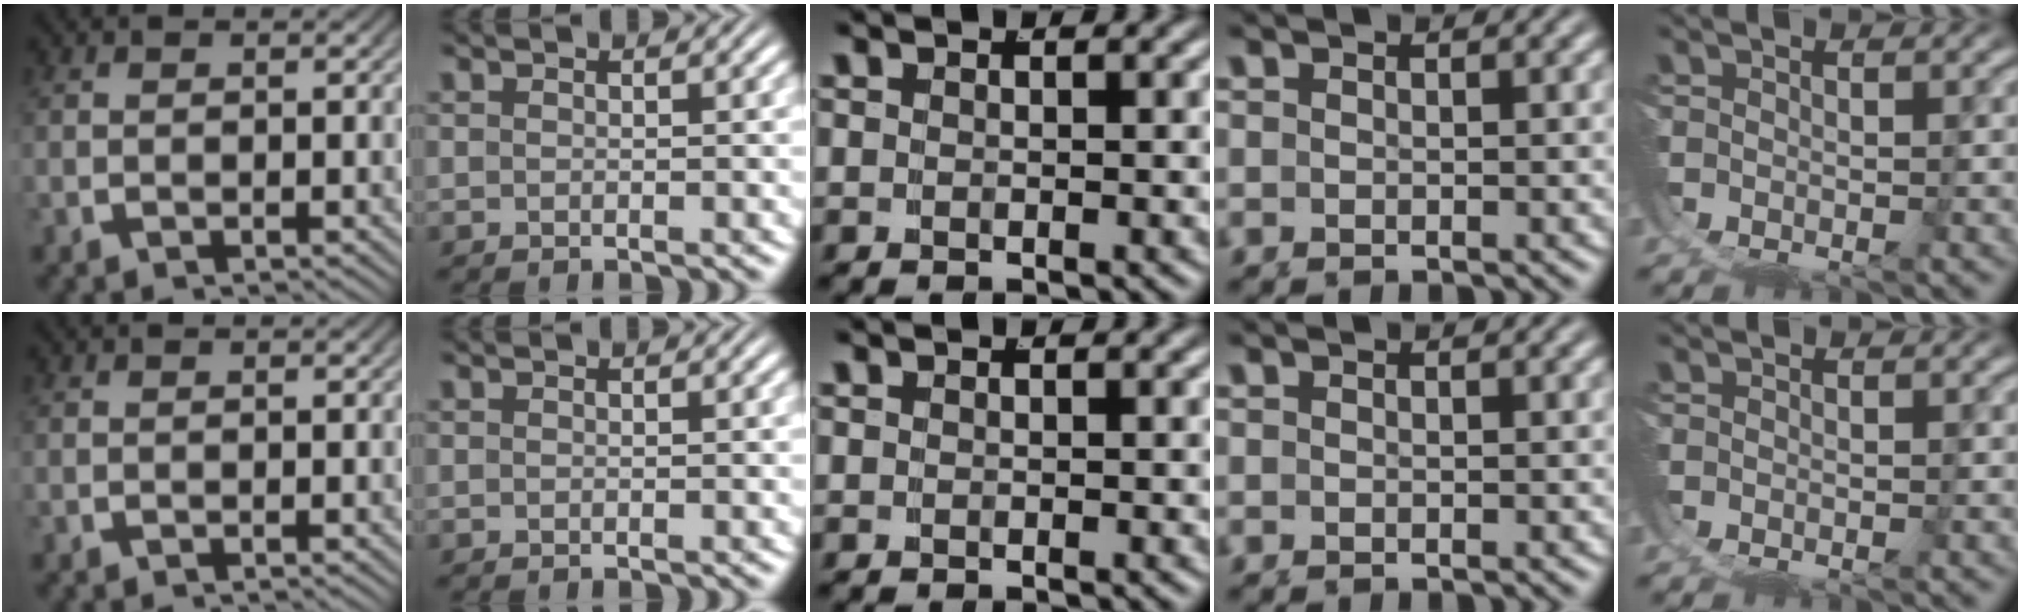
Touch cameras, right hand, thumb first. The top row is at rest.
{}